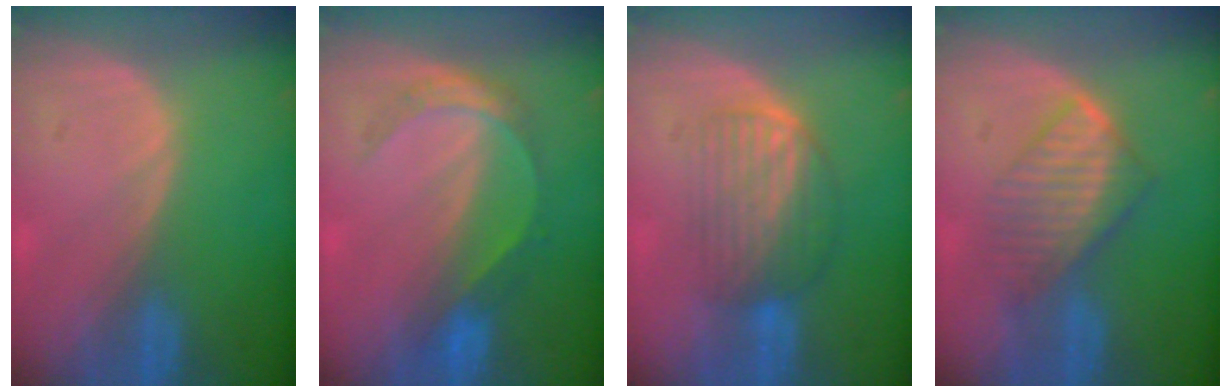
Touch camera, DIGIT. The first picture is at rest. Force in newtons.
{"total": 4.7, "press": 4.7, "slide": 0.7}
{"total": 6.2, "press": 6.1, "slide": 1.4}
{"total": 6.5, "press": 6.3, "slide": 1.7}